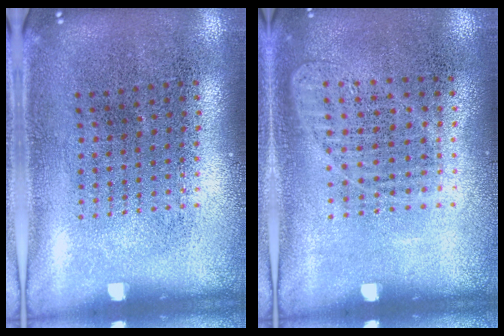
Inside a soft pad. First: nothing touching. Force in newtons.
{"total": 0.9, "press": 0.9, "slide": 0.3}